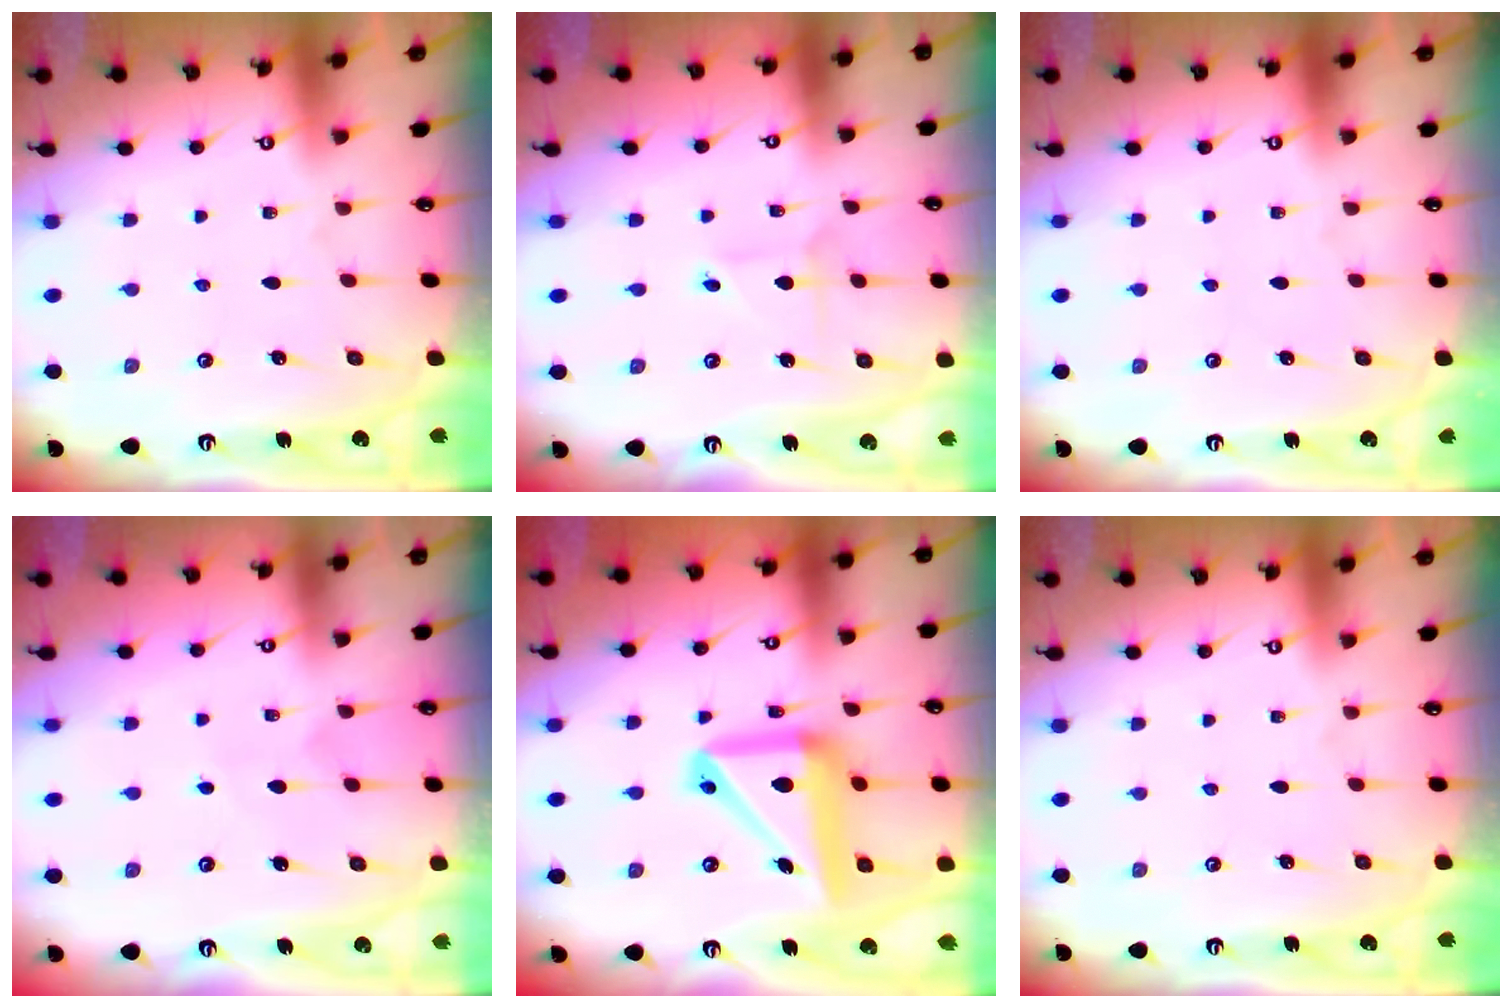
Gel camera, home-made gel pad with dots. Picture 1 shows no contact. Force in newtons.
{"total": 2.5, "press": 2.4, "slide": 0.2}
{"total": 0.0}
{"total": 3.9, "press": 3.9, "slide": 0.2}
{"total": 15.5, "press": 15.4, "slide": 1.7}
{"total": 0.0}